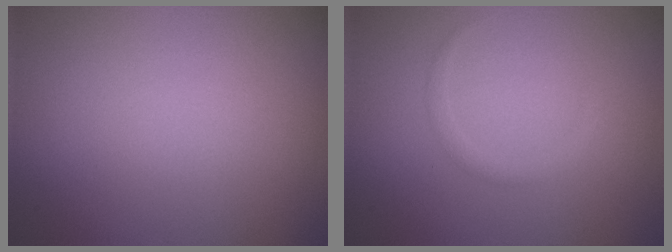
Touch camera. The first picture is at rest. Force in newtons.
{"total": 1.0, "press": 1.0, "slide": 0.0}